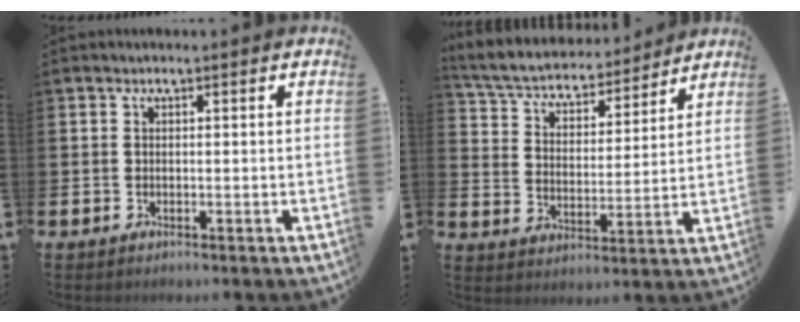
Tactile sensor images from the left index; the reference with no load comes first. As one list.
[{"total": 5.6, "force": [5.2, 1.6, 1.0], "torque": [-0.055, -0.043, 0.087]}]